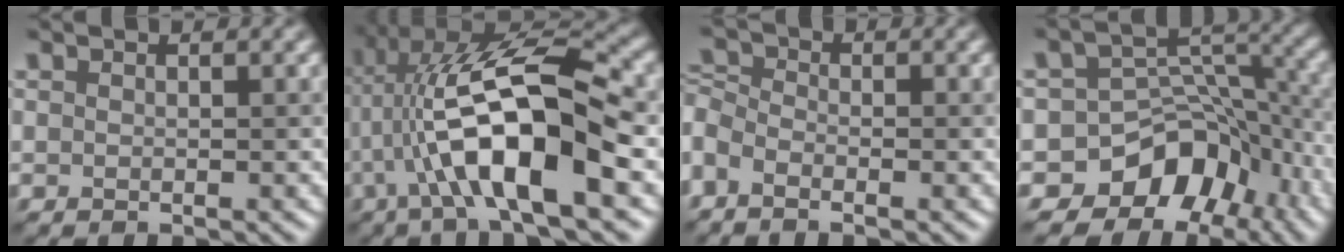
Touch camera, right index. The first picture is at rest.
{"total": 12.3, "force": [-2.0, 3.9, 11.5], "torque": [-0.211, 0.020, -0.042]}
{"total": 2.8, "force": [-1.3, 1.7, 1.8], "torque": [-0.047, 0.001, -0.030]}
{"total": 8.5, "force": [-5.2, 6.0, 3.0], "torque": [-0.023, 0.021, -0.087]}